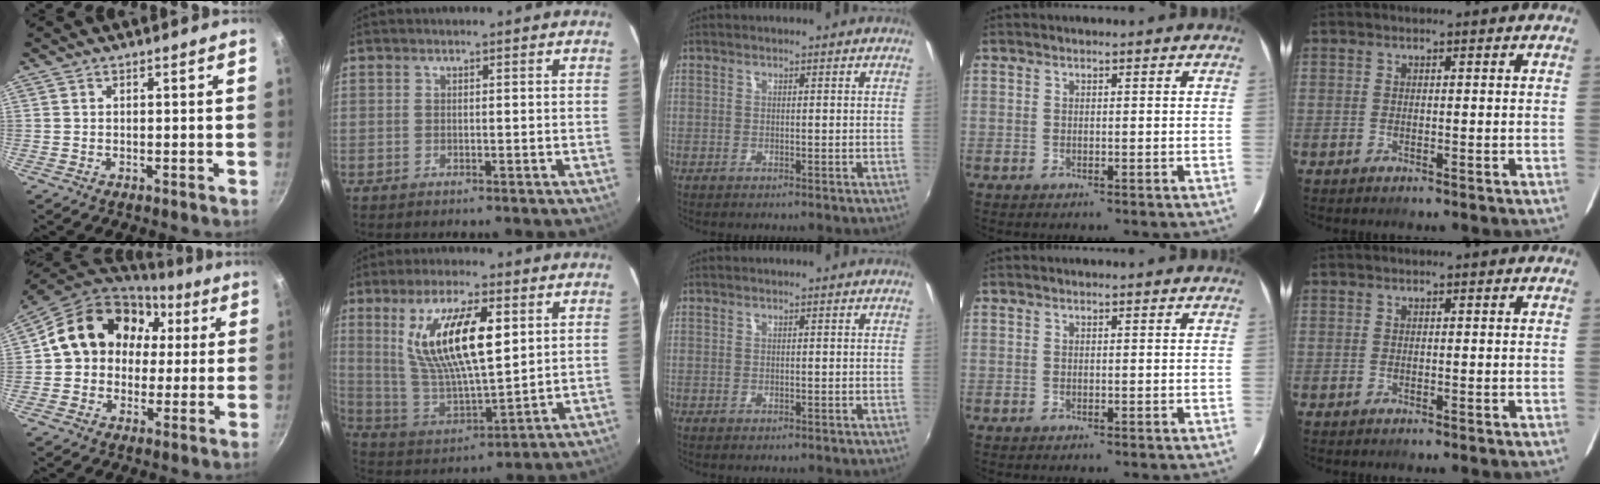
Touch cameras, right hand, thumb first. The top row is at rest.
{"thumb": {"total": 18.3, "force": [3.5, 15.0, 9.8], "torque": [-0.138, 0.040, 0.048]}, "index": {"total": 17.1, "force": [5.9, 5.6, 15.1], "torque": [-0.285, 0.000, 0.121]}}